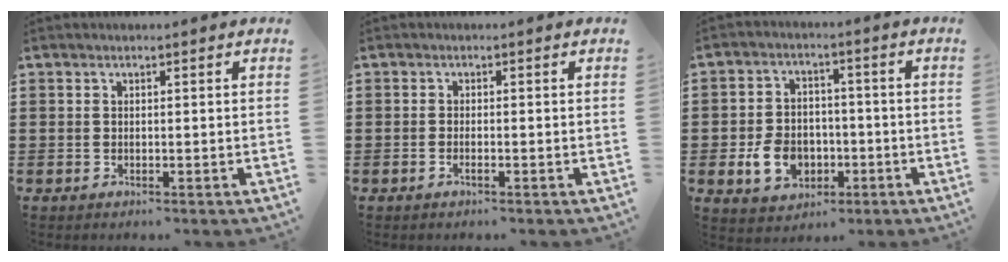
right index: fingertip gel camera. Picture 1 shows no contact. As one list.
[{"total": 0.7, "force": [-0.4, 0.1, 0.6], "torque": [-0.011, -0.005, -0.006]}, {"total": 7.5, "force": [-2.3, 5.6, 4.5], "torque": [-0.093, 0.007, -0.042]}]